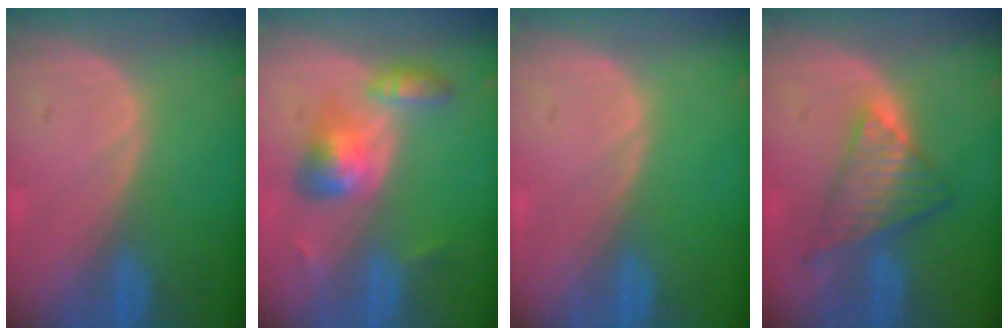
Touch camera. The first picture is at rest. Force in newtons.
{"total": 5.7, "press": 5.7, "slide": 0.6}
{"total": 0.0}
{"total": 7.2, "press": 6.7, "slide": 2.7}